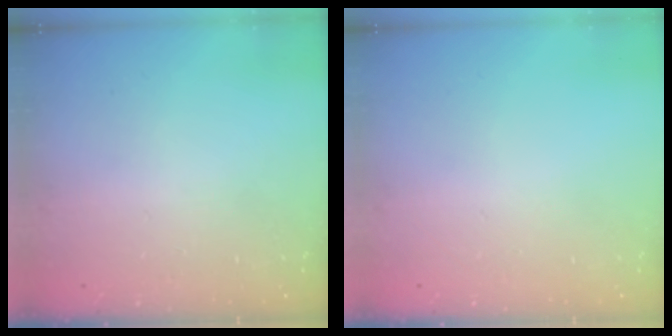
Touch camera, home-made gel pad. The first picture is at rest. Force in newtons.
{"total": 0.0}